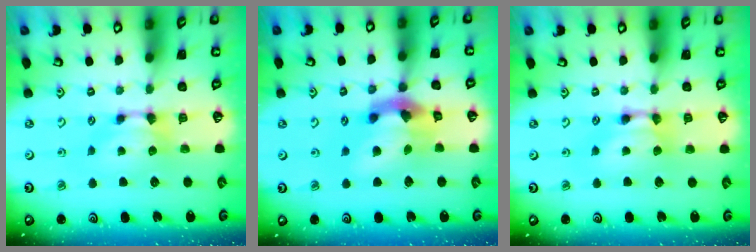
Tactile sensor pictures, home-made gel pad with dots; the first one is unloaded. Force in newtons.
{"total": 7.8, "press": 7.4, "slide": 2.3}
{"total": 1.9, "press": 1.9, "slide": 0.1}